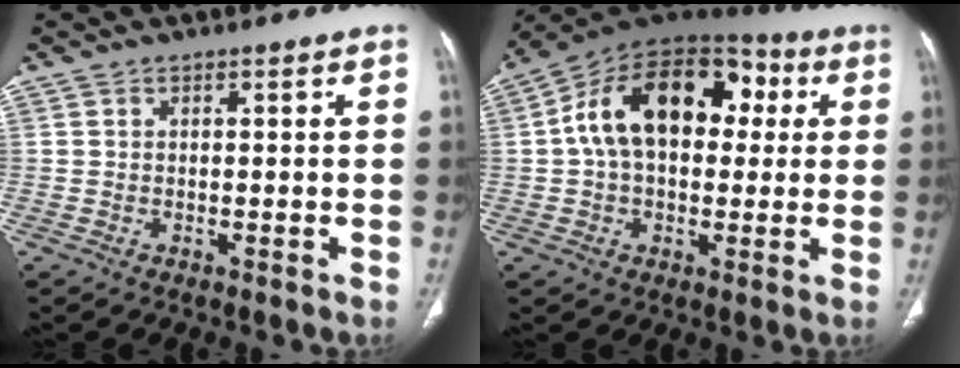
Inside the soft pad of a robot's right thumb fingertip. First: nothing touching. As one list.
[{"total": 20.6, "force": [3.5, 13.1, 15.5], "torque": [-0.229, 0.037, 0.045]}]